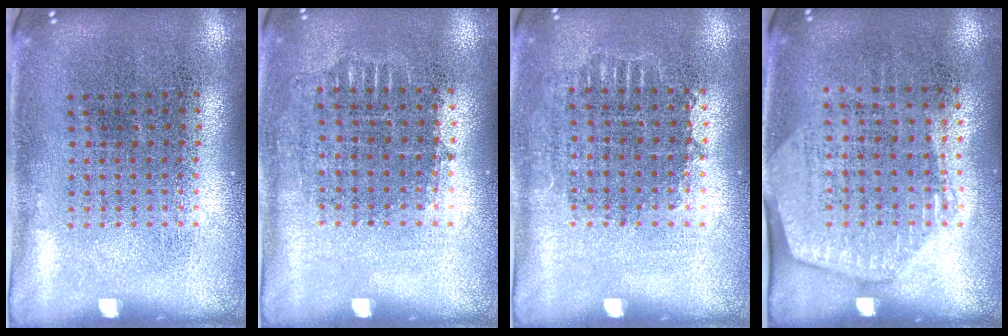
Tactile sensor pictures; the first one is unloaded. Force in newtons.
{"total": 0.7, "press": 0.7, "slide": 0.2}
{"total": 0.8, "press": 0.7, "slide": 0.3}
{"total": 1.5, "press": 1.4, "slide": 0.7}